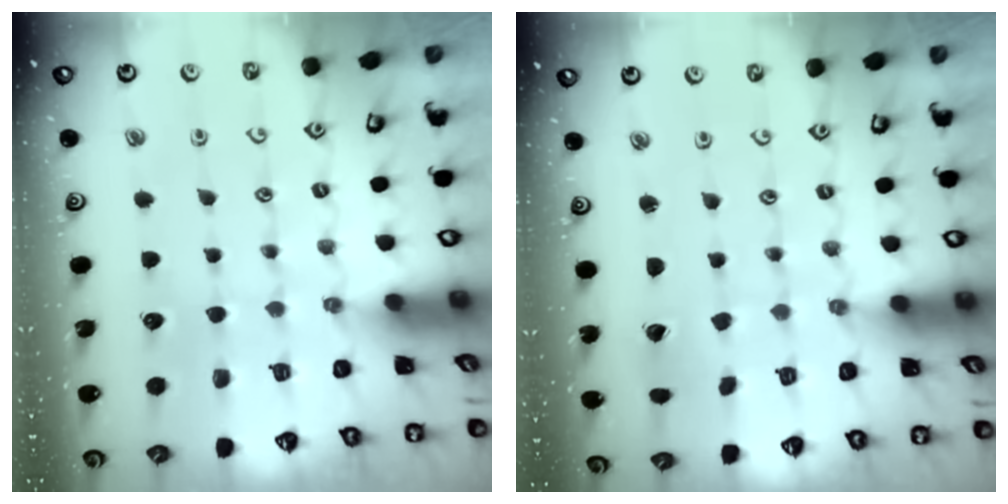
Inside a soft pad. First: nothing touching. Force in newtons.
{"total": 0.0}